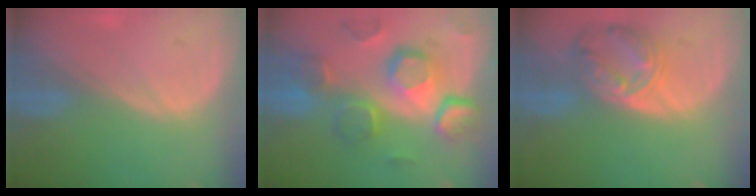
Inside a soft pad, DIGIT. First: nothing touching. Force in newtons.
{"total": 12.3, "press": 10.6, "slide": 6.2}
{"total": 8.1, "press": 7.0, "slide": 4.1}